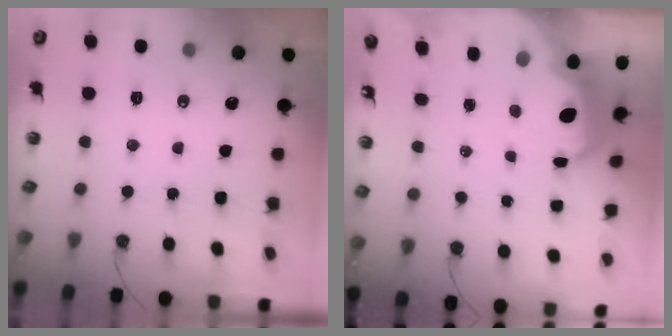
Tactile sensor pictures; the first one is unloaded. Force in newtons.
{"total": 9.0, "press": 9.0, "slide": 0.6}